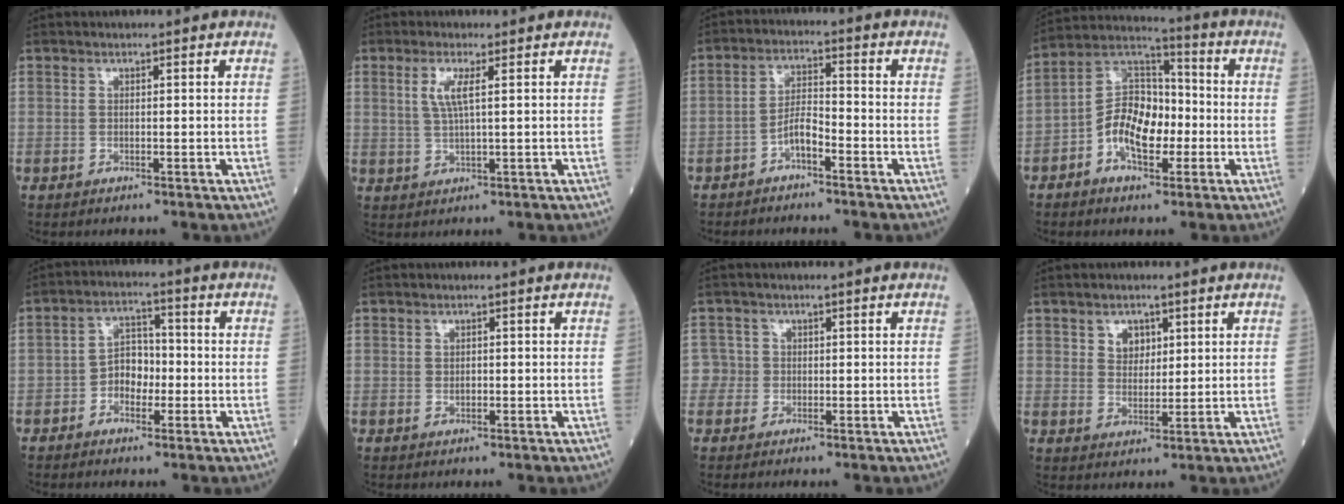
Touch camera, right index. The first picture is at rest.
{"total": 3.7, "force": [1.2, 0.3, 3.4], "torque": [-0.077, -0.001, 0.025]}
{"total": 3.9, "force": [-2.4, 1.2, 2.9], "torque": [-0.051, 0.013, -0.047]}
{"total": 11.2, "force": [-3.1, 6.1, 8.9], "torque": [-0.171, 0.029, -0.060]}
{"total": 5.2, "force": [-1.4, 3.5, 3.7], "torque": [-0.058, 0.018, -0.030]}
{"total": 1.2, "force": [-0.1, 0.9, 0.8], "torque": [-0.009, 0.000, 0.000]}
{"total": 2.2, "force": [-0.2, 2.2, -0.4], "torque": [0.024, 0.008, -0.009]}
{"total": 3.4, "force": [1.6, 2.5, 1.7], "torque": [-0.026, 0.003, 0.030]}